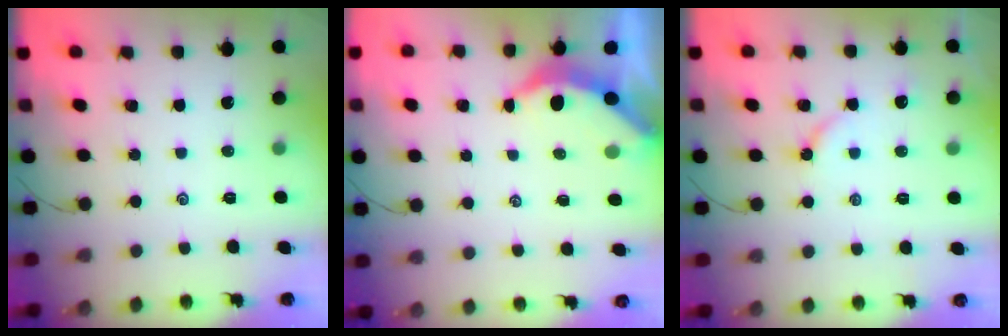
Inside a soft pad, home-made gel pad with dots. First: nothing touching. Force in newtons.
{"total": 3.8, "press": 3.8, "slide": 0.4}
{"total": 5.1, "press": 5.1, "slide": 0.6}